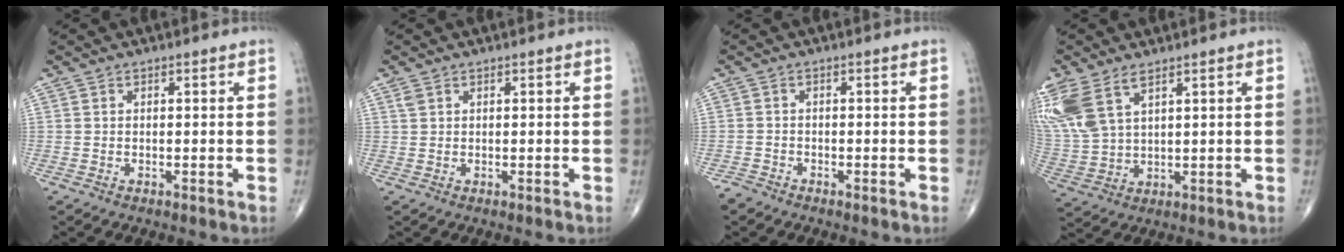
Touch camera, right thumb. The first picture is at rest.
{"total": 1.1, "force": [0.7, 0.6, 0.6], "torque": [-0.012, 0.007, 0.017]}
{"total": 1.5, "force": [-1.4, 0.6, 0.0], "torque": [-0.001, -0.001, -0.032]}
{"total": 13.7, "force": [7.2, 7.1, 9.3], "torque": [-0.237, -0.008, 0.157]}